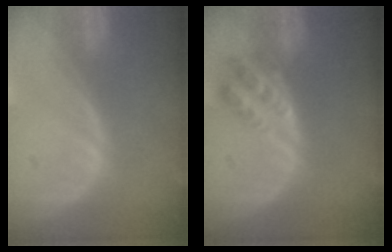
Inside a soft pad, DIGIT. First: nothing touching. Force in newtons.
{"total": 4.6, "press": 4.0, "slide": 2.3}